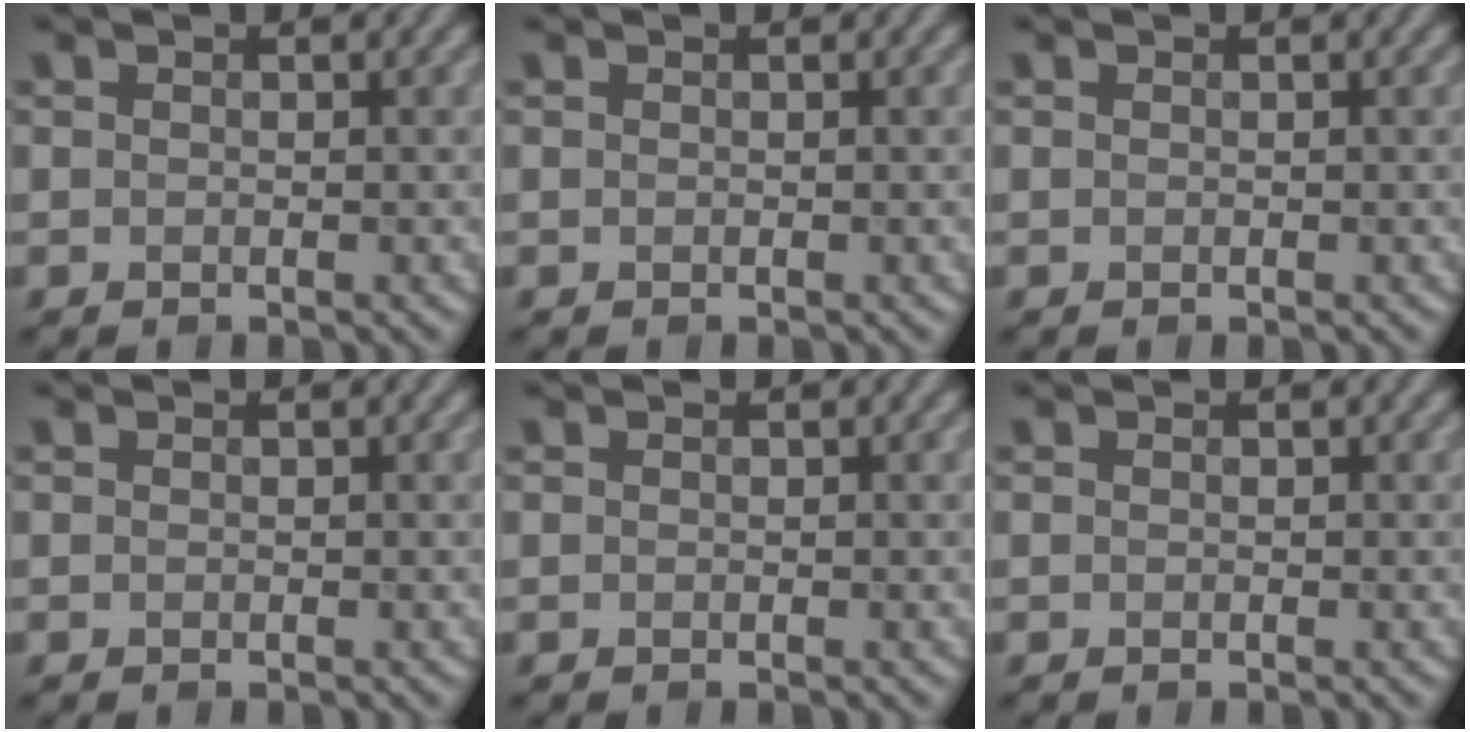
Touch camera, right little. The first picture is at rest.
{"total": 0.0}
{"total": 0.0}
{"total": 0.0}
{"total": 0.0}
{"total": 0.0}